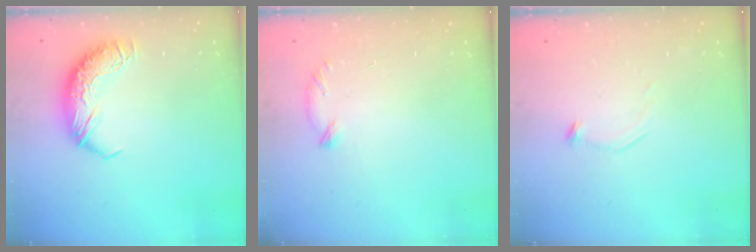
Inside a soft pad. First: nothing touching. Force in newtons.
{"total": 6.4, "press": 6.4, "slide": 1.0}
{"total": 9.6, "press": 9.6, "slide": 0.3}